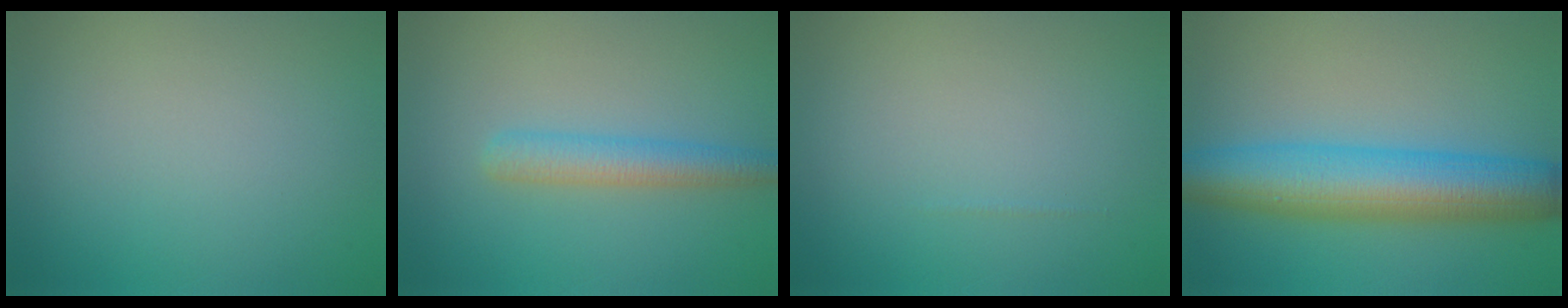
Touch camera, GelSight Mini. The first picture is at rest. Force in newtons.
{"total": 3.0, "press": 3.0, "slide": 0.1}
{"total": 0.0}
{"total": 8.5, "press": 8.5, "slide": 0.1}